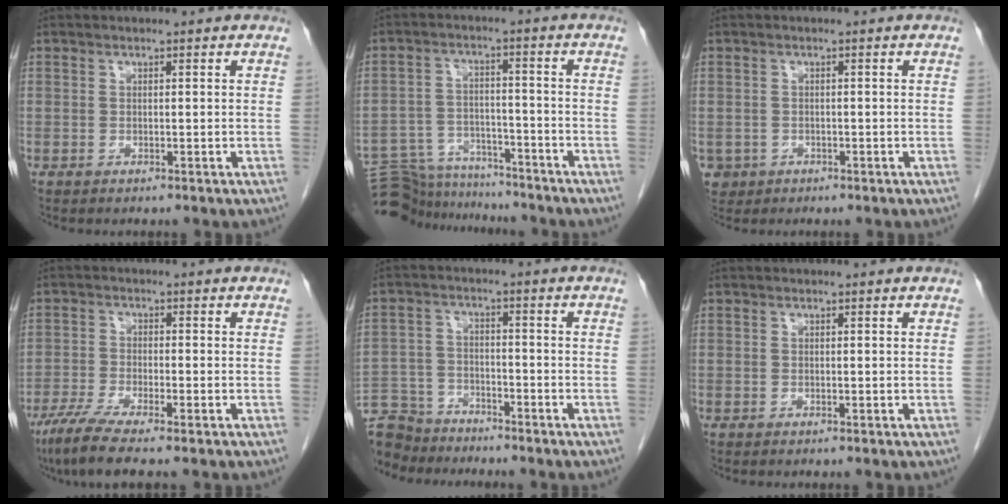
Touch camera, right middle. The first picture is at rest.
{"total": 14.0, "force": [-13.3, 3.6, 2.5], "torque": [-0.050, 0.016, -0.202]}
{"total": 2.9, "force": [-1.4, 2.5, 0.3], "torque": [-0.004, 0.004, -0.021]}
{"total": 6.8, "force": [-5.0, 0.4, 4.6], "torque": [-0.088, -0.014, -0.086]}
{"total": 11.8, "force": [-10.8, 4.4, 1.7], "torque": [-0.052, 0.009, -0.192]}
{"total": 0.0}